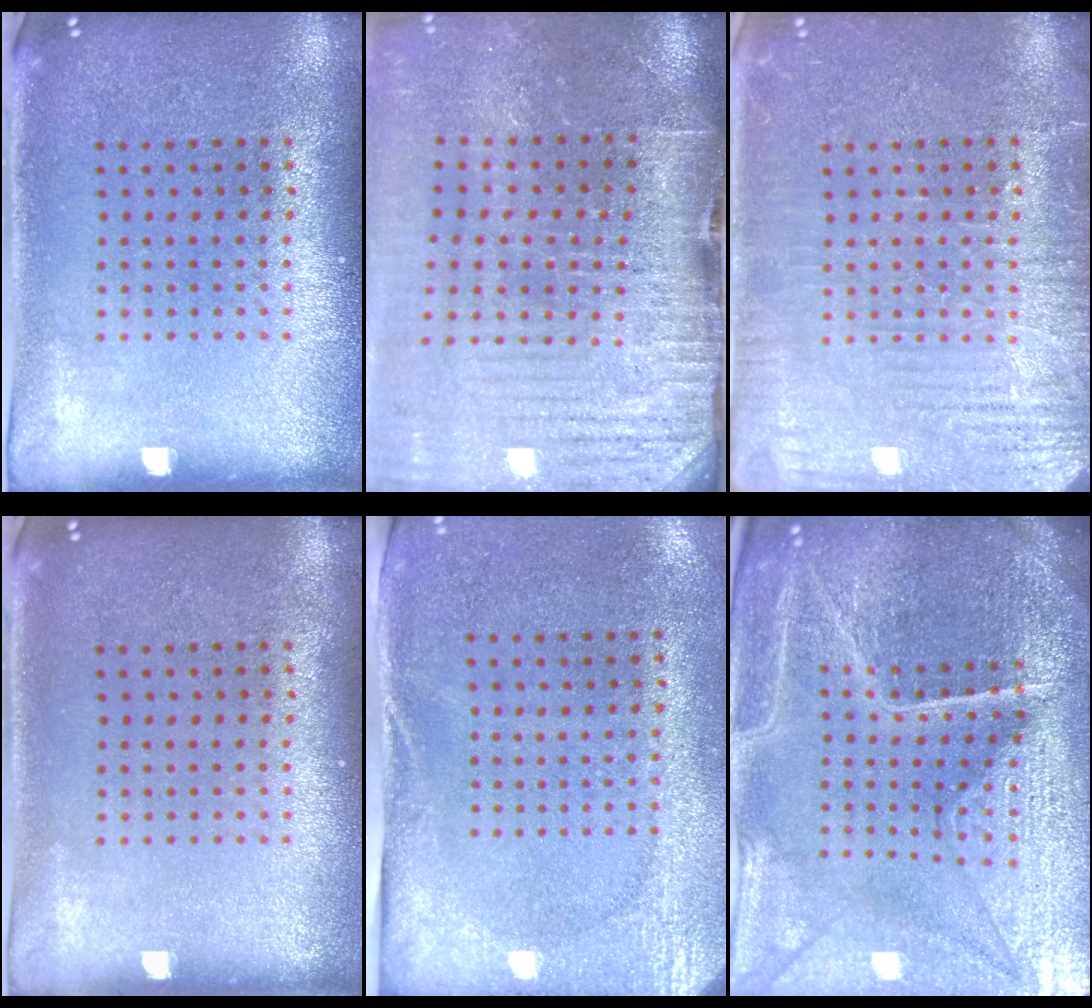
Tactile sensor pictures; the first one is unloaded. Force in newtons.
{"total": 4.2, "press": 3.8, "slide": 1.9}
{"total": 4.6, "press": 4.5, "slide": 0.5}
{"total": 0.0}
{"total": 2.7, "press": 2.1, "slide": 1.6}
{"total": 5.9, "press": 5.3, "slide": 2.5}